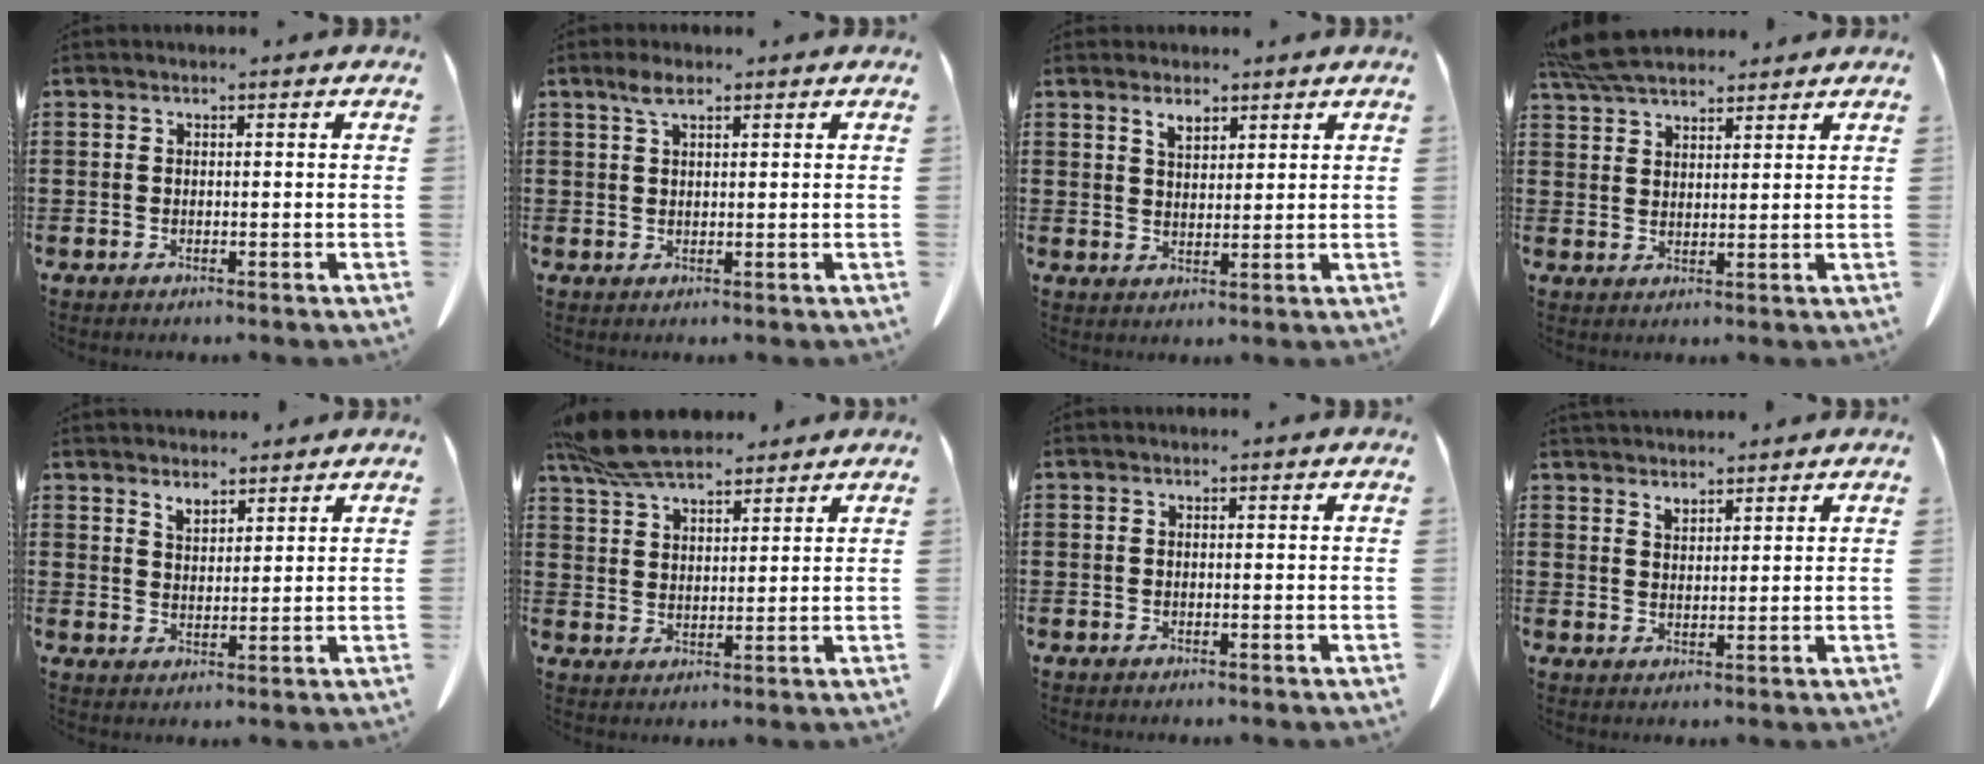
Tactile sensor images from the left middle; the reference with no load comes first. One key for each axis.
{"total": 2.2, "fx": 1.3, "fy": 0.9, "fz": 1.6, "tx": -0.036, "ty": 0.003, "tz": 0.024}
{"total": 3.0, "fx": 2.3, "fy": 1.4, "fz": 1.4, "tx": -0.025, "ty": 0.000, "tz": 0.041}
{"total": 6.4, "fx": 5.7, "fy": 1.6, "fz": 2.4, "tx": -0.066, "ty": -0.008, "tz": 0.111}
{"total": 3.2, "fx": 3.0, "fy": 1.0, "fz": 0.4, "tx": -0.016, "ty": -0.006, "tz": 0.058}
{"total": 8.6, "fx": 7.3, "fy": 2.6, "fz": 3.8, "tx": -0.097, "ty": -0.011, "tz": 0.139}
{"total": 0.0}
{"total": 2.4, "fx": 2.4, "fy": 0.5, "fz": 0.2, "tx": -0.008, "ty": -0.004, "tz": 0.047}